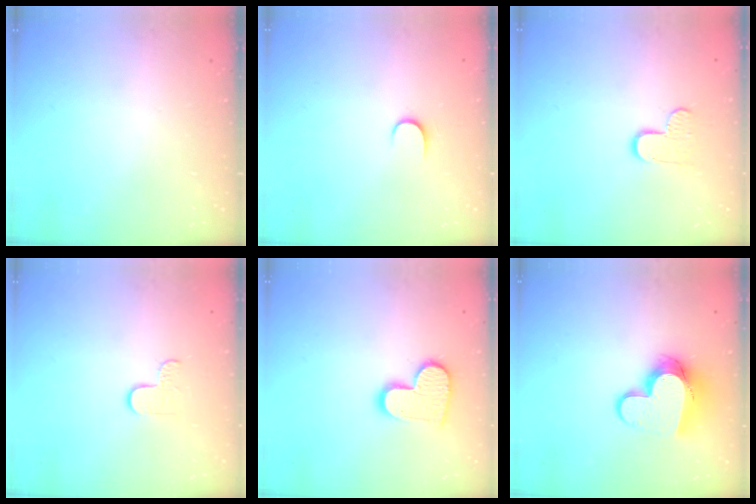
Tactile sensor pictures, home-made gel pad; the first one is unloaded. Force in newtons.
{"total": 5.3, "press": 5.3, "slide": 0.5}
{"total": 8.3, "press": 8.3, "slide": 0.6}
{"total": 2.9, "press": 2.9, "slide": 0.3}
{"total": 11.8, "press": 11.8, "slide": 0.8}
{"total": 12.7, "press": 12.7, "slide": 1.4}